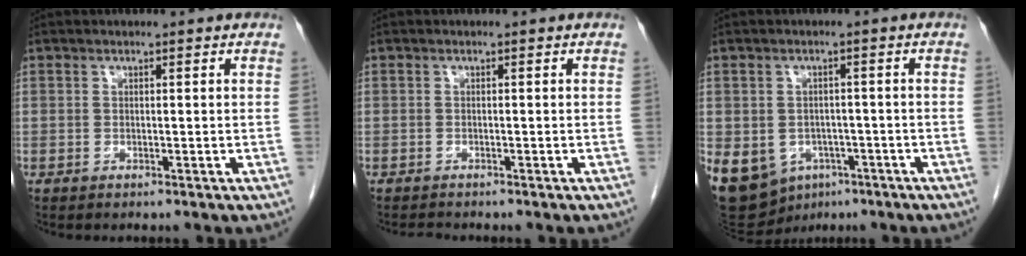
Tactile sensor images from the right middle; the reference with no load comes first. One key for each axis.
{"total": 1.0, "fx": -1.0, "fy": 0.1, "fz": 0.1, "tx": -0.008, "ty": -0.004, "tz": -0.015}
{"total": 19.9, "fx": -8.3, "fy": 15.8, "fz": 8.8, "tx": -0.265, "ty": -0.006, "tz": -0.104}